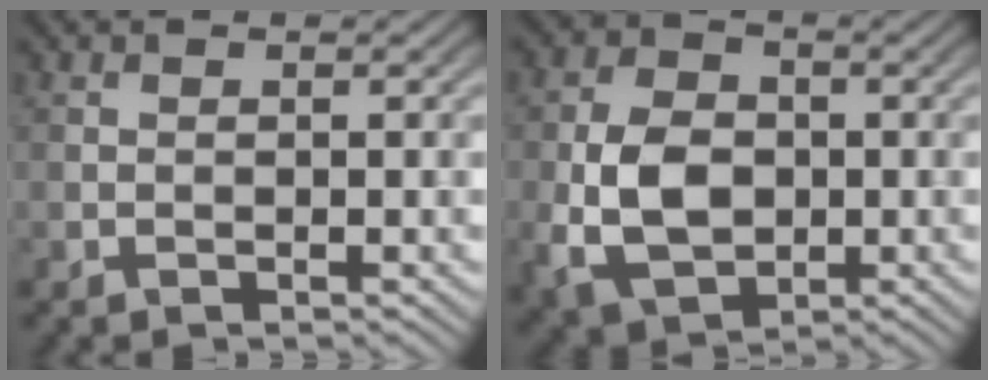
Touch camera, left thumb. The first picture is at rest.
{"total": 8.4, "force": [-1.2, 6.0, 5.9], "torque": [-0.134, -0.008, -0.028]}